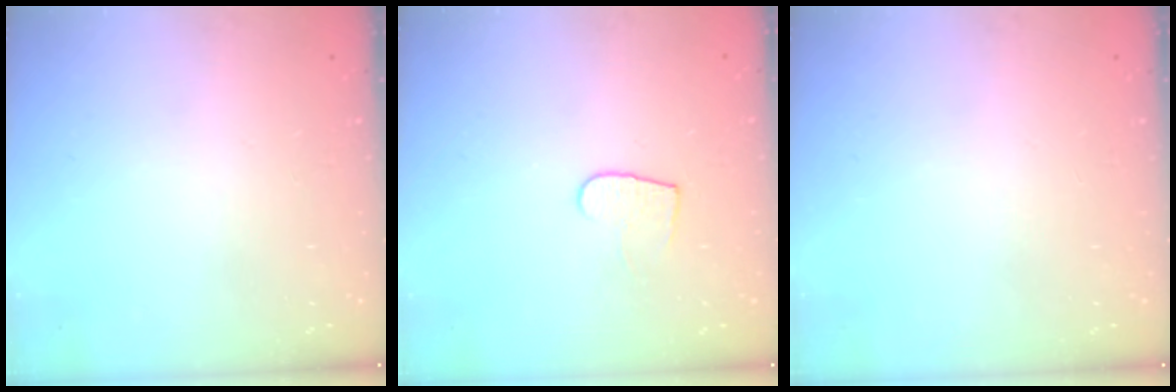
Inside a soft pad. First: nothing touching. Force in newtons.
{"total": 6.0, "press": 6.0, "slide": 0.5}
{"total": 0.0}